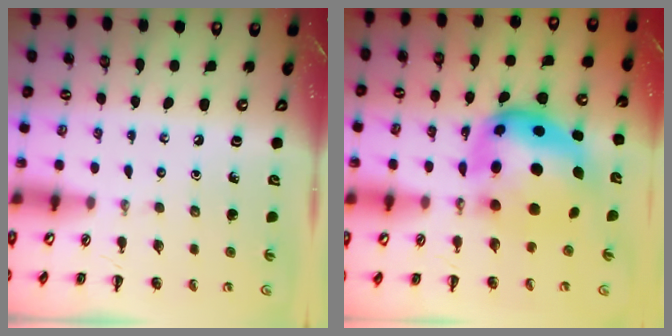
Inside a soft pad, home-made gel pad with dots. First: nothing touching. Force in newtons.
{"total": 10.2, "press": 9.8, "slide": 2.8}